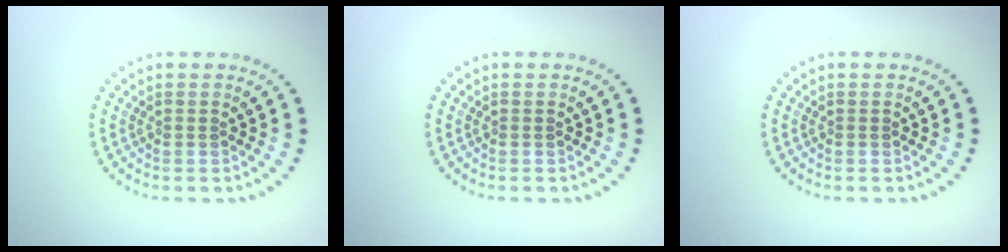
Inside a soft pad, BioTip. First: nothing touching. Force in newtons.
{"total": 0.0}
{"total": 0.0}